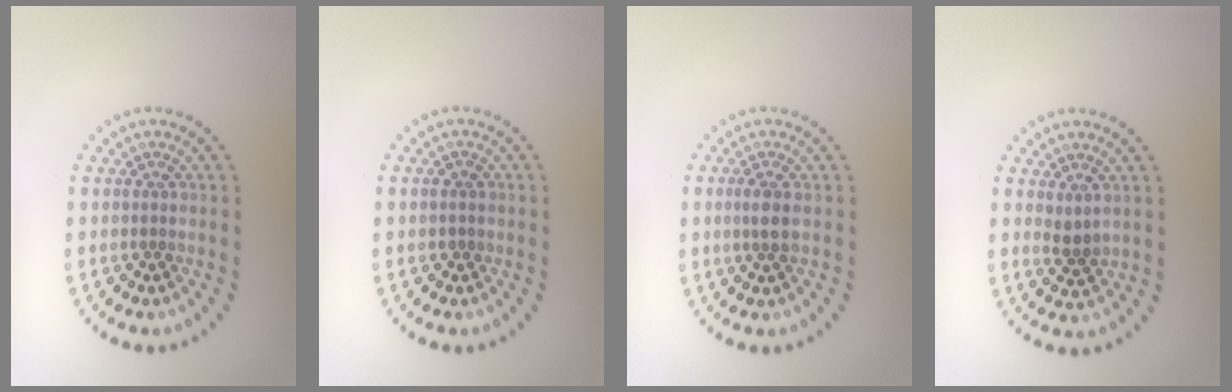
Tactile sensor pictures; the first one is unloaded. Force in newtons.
{"total": 0.8, "press": 0.7, "slide": 0.2}
{"total": 1.7, "press": 1.4, "slide": 0.8}
{"total": 1.3, "press": 1.0, "slide": 0.8}